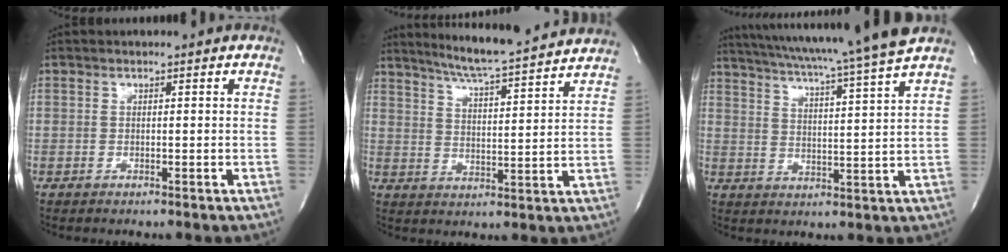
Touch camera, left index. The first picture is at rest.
{"total": 15.7, "force": [14.2, -0.1, 6.5], "torque": [-0.112, 0.000, 0.200]}
{"total": 17.8, "force": [15.5, -2.5, 8.2], "torque": [-0.145, -0.032, 0.220]}